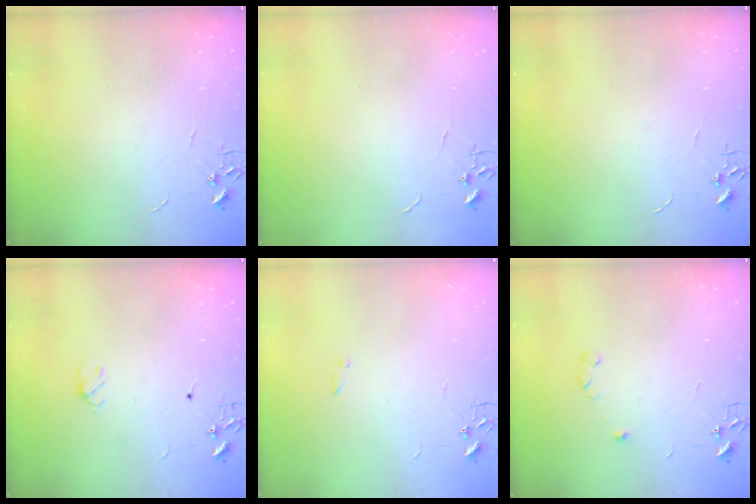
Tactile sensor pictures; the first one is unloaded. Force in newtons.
{"total": 0.0}
{"total": 0.0}
{"total": 4.7, "press": 4.7, "slide": 0.6}
{"total": 1.2, "press": 1.1, "slide": 0.3}
{"total": 4.3, "press": 4.2, "slide": 0.7}